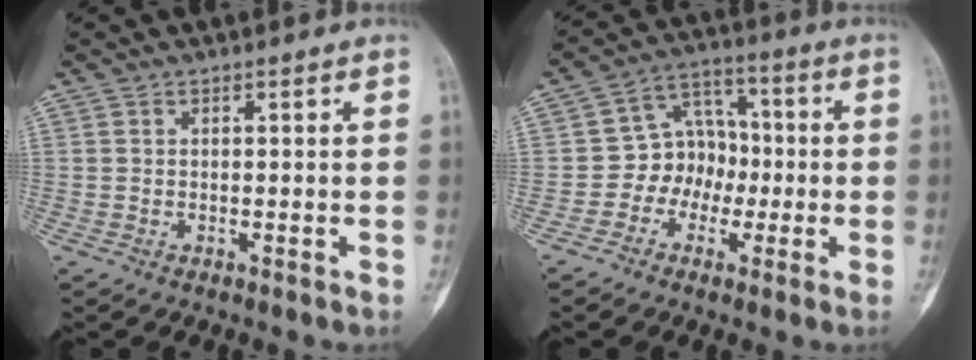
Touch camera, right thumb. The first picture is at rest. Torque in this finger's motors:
{"motor_torque": [-0.38, 0.45, 0.15, -0.10, 0.01]}